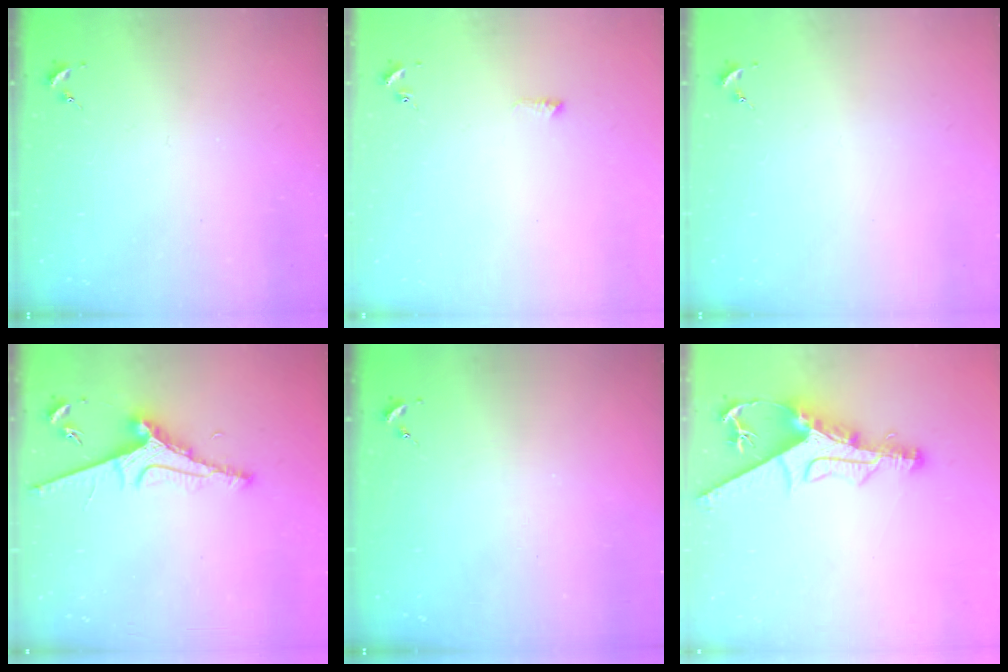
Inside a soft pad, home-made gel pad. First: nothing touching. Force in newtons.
{"total": 6.1, "press": 6.1, "slide": 0.8}
{"total": 0.0}
{"total": 8.6, "press": 8.5, "slide": 1.1}
{"total": 0.0}
{"total": 13.9, "press": 13.8, "slide": 1.4}